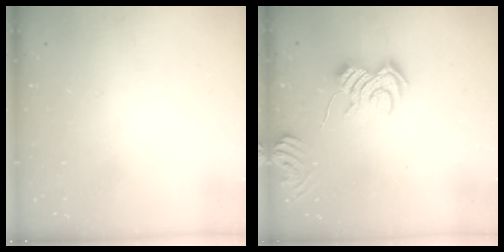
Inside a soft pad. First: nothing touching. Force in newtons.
{"total": 7.2, "press": 7.2, "slide": 0.5}